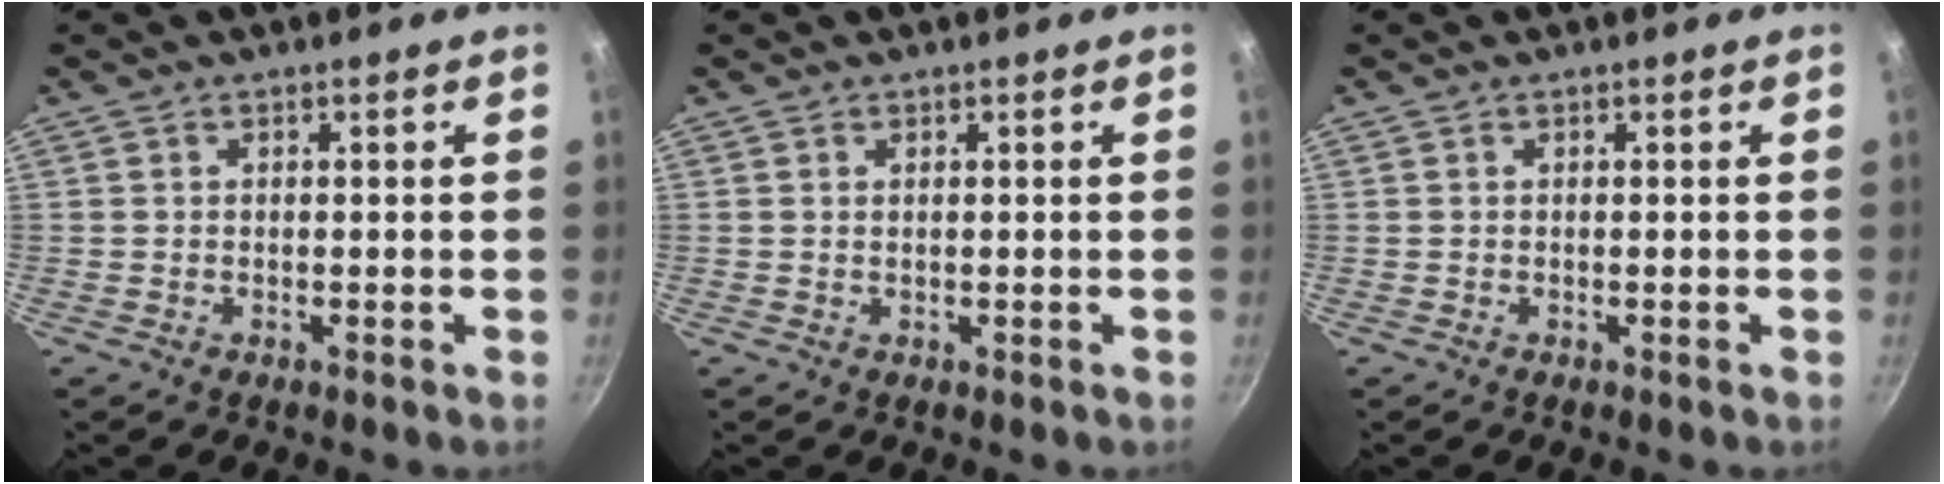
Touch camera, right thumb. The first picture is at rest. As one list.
[{"total": 0.5, "force": [0.2, 0.3, 0.4], "torque": [-0.007, 0.000, 0.004]}, {"total": 0.0}]